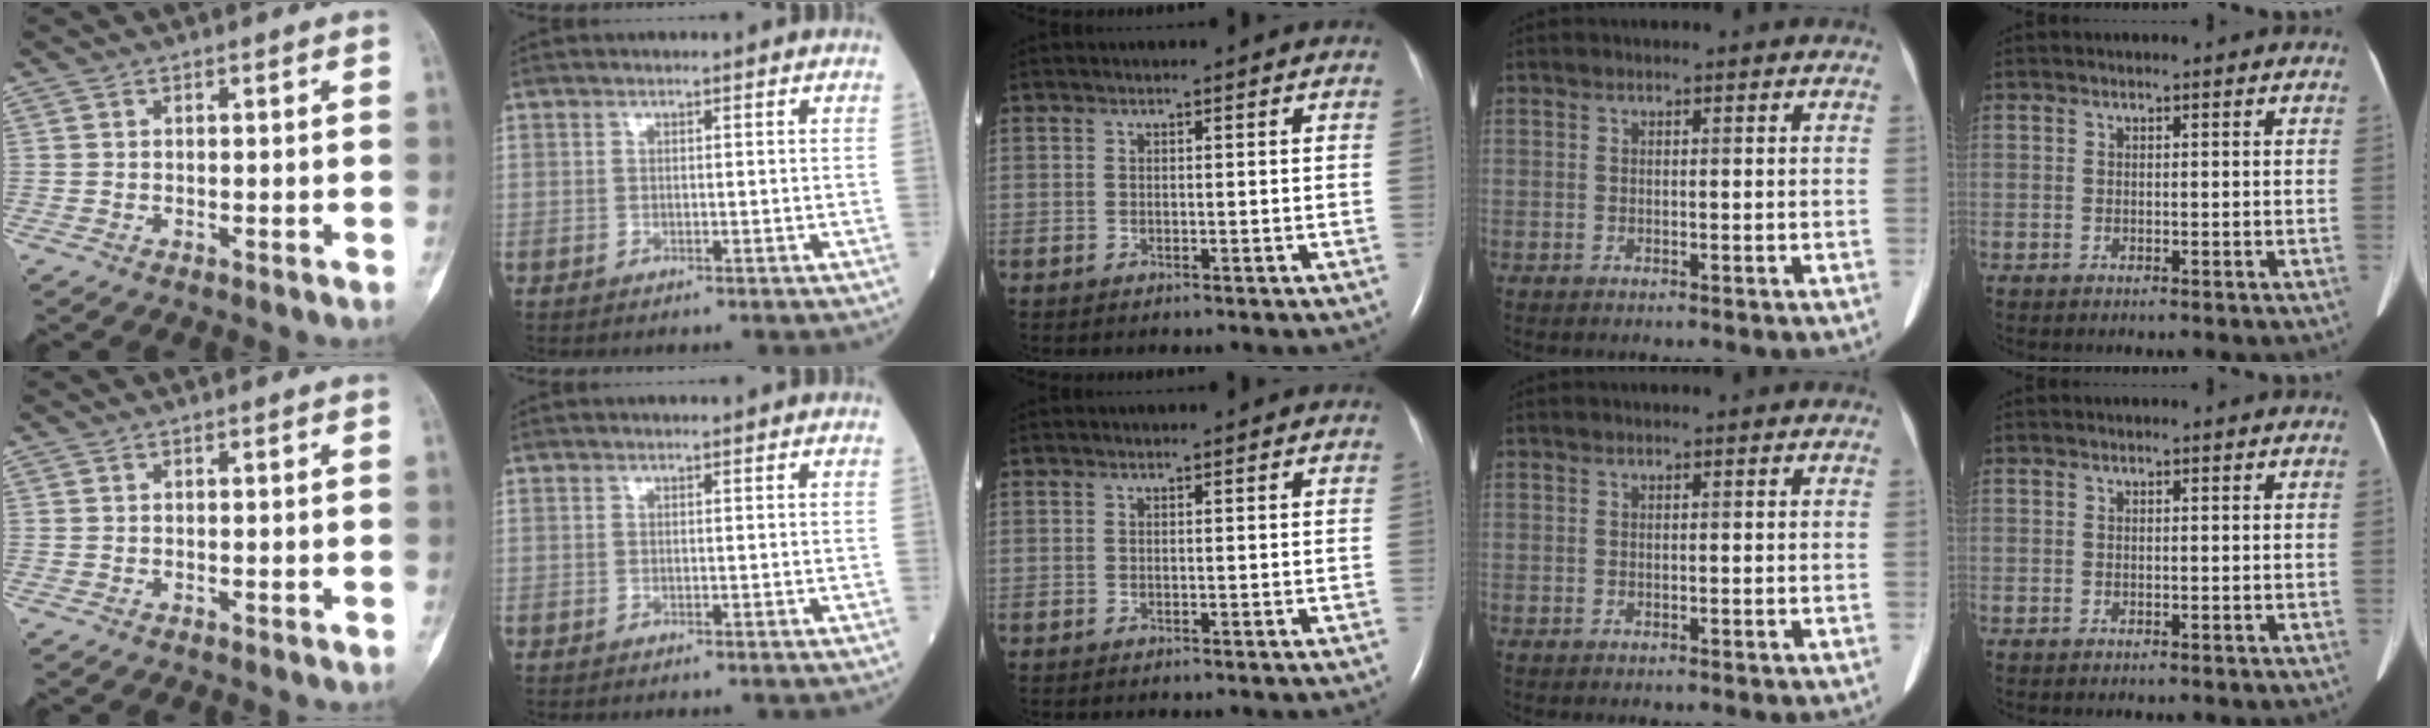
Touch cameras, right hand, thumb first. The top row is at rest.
{}